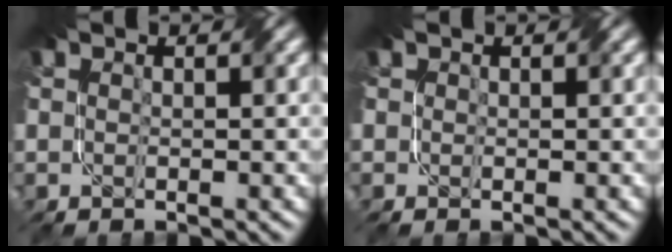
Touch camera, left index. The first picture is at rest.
{"total": 0.0}